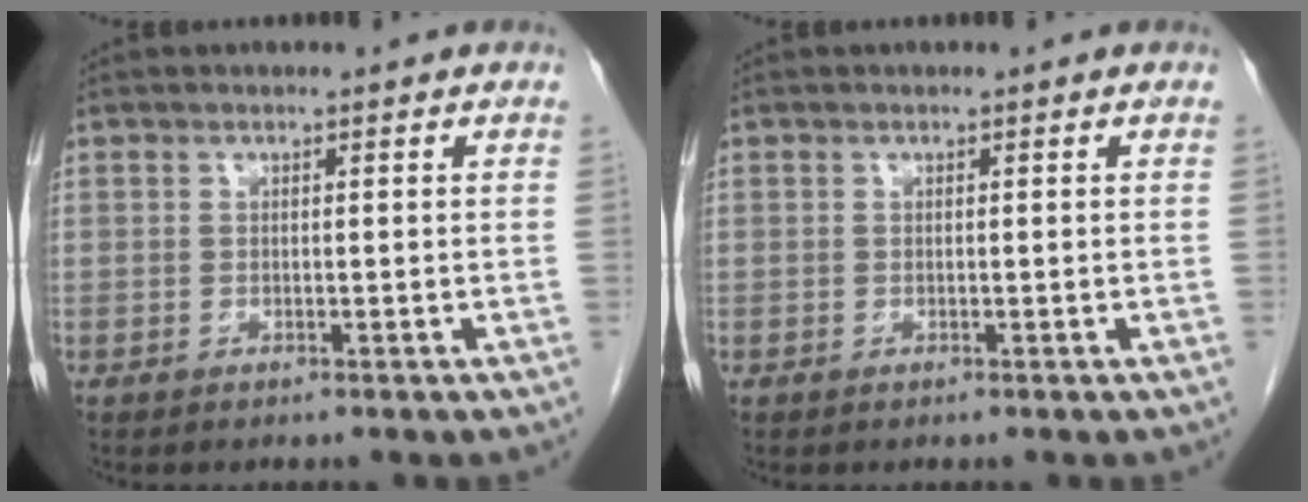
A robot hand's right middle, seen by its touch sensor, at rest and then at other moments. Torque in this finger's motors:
{"motor_torque": [0.00, 0.00, 0.00, 0.00]}